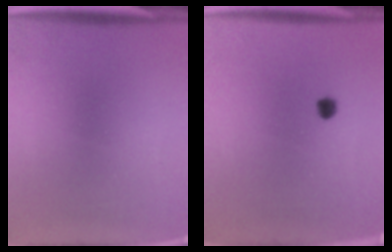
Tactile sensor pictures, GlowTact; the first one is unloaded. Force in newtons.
{"total": 1.9}